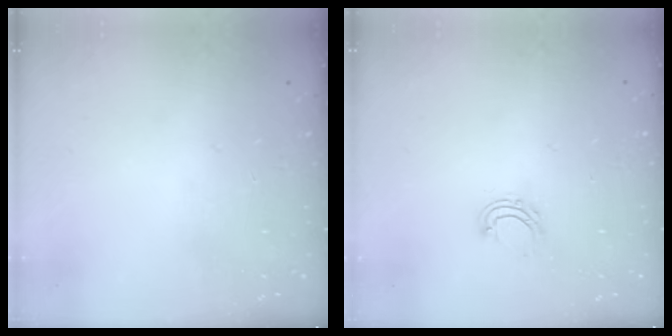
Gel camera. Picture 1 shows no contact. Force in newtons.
{"total": 5.2, "press": 5.1, "slide": 0.7}